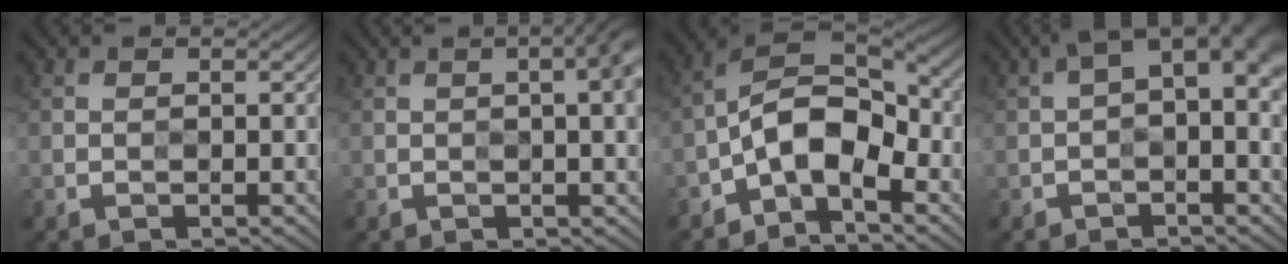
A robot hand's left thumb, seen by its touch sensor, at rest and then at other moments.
{"total": 4.7, "force": [1.0, 1.1, 4.4], "torque": [-0.045, 0.015, -0.001]}
{"total": 8.7, "force": [-3.5, 4.6, 6.6], "torque": [-0.114, 0.012, -0.084]}
{"total": 6.0, "force": [1.0, 2.4, 5.4], "torque": [-0.075, 0.015, 0.008]}